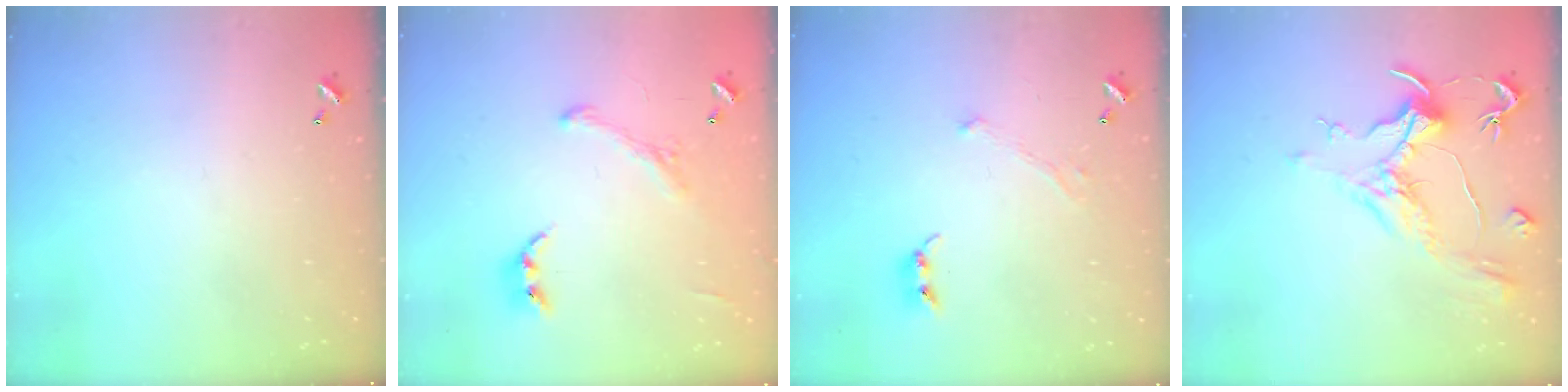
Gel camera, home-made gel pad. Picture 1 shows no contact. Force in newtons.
{"total": 0.5, "press": 0.0, "slide": 0.5}
{"total": 0.9, "press": 0.4, "slide": 0.8}
{"total": 1.1, "press": 0.1, "slide": 1.1}